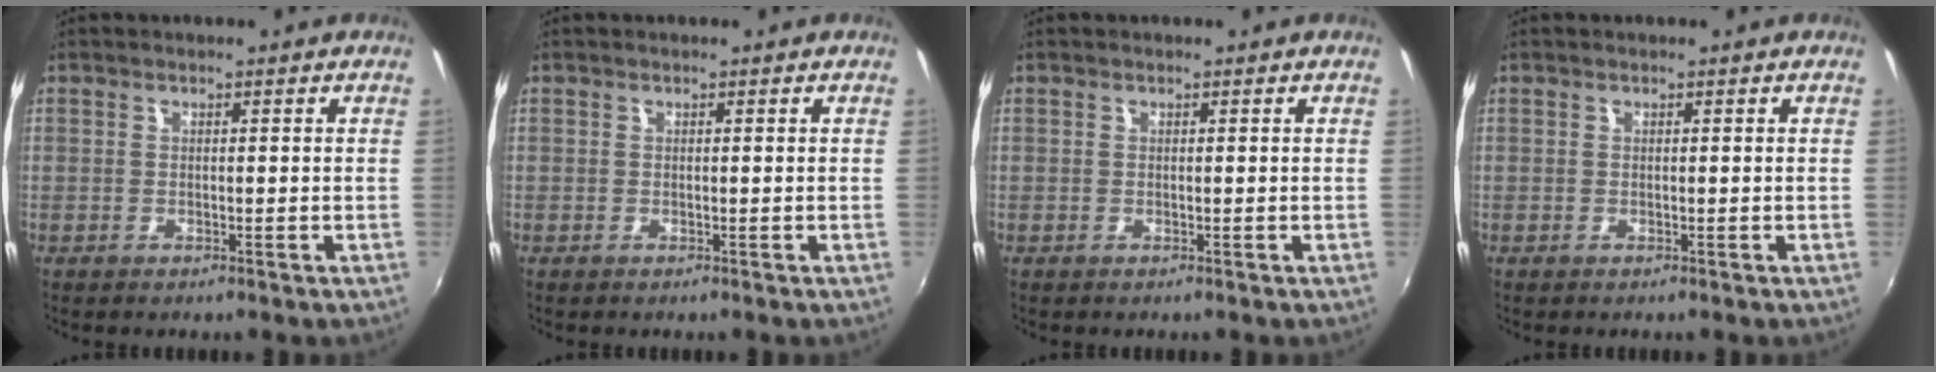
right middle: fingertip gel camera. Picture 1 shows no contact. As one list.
[{"total": 0.0}, {"total": 0.0}, {"total": 0.0}]